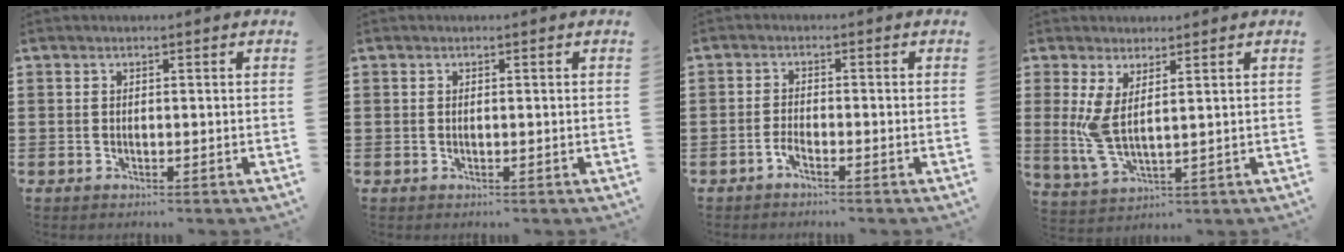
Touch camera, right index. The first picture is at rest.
{"total": 0.0}
{"total": 1.8, "force": [-1.4, 0.2, 1.1], "torque": [-0.022, -0.003, -0.026]}
{"total": 5.3, "force": [2.1, 1.2, 4.7], "torque": [-0.125, -0.015, 0.034]}